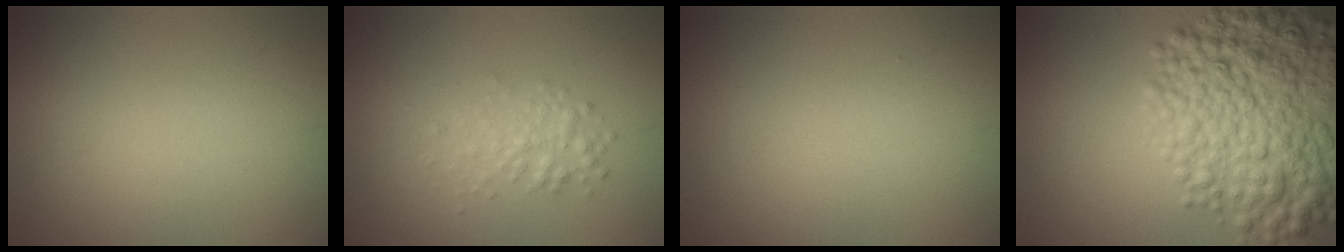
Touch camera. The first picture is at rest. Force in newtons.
{"total": 1.9, "press": 1.9, "slide": 0.0}
{"total": 0.0}
{"total": 9.6, "press": 9.6, "slide": 0.3}